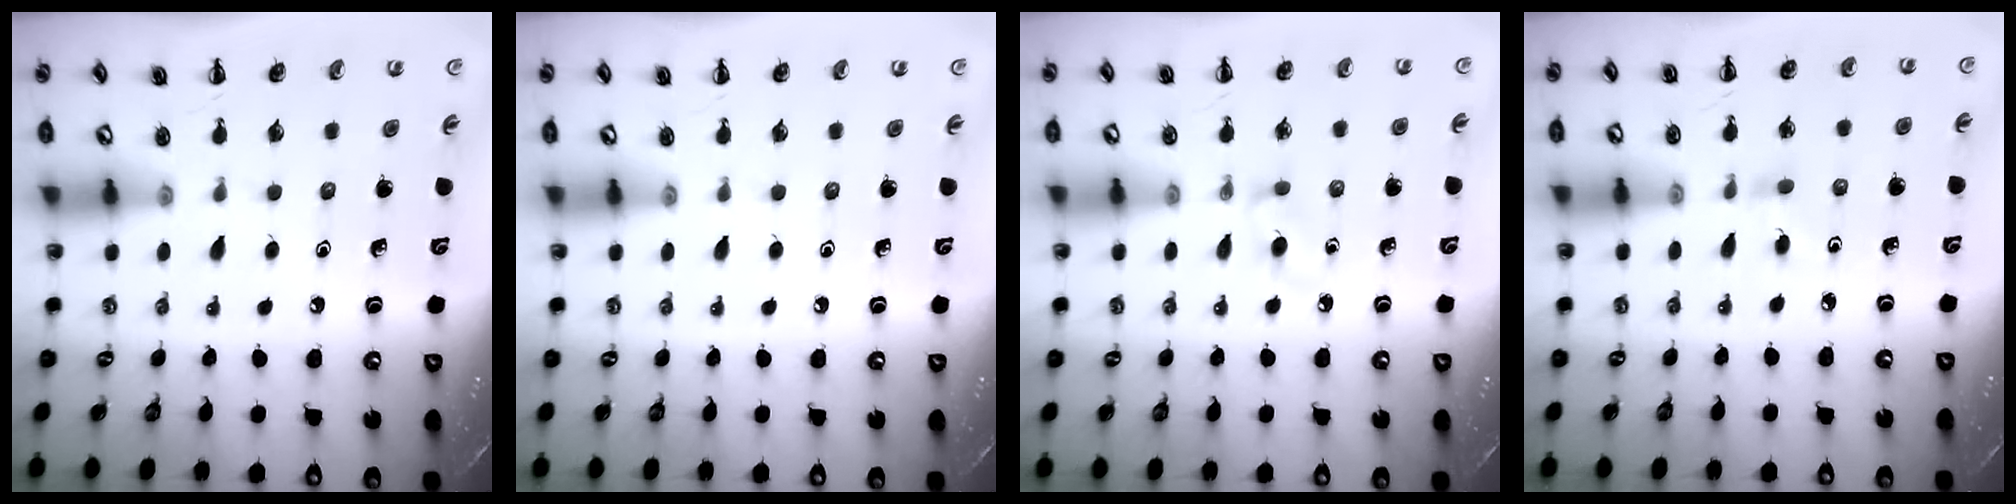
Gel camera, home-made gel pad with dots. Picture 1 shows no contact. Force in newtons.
{"total": 0.0}
{"total": 2.4, "press": 2.1, "slide": 1.1}
{"total": 2.5, "press": 2.3, "slide": 1.0}